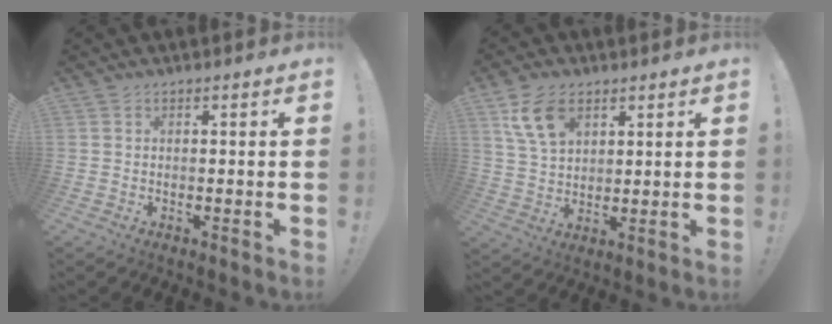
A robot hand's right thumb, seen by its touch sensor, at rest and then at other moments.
{"total": 10.3, "force": [5.6, 6.2, 6.1], "torque": [-0.121, -0.012, 0.110]}